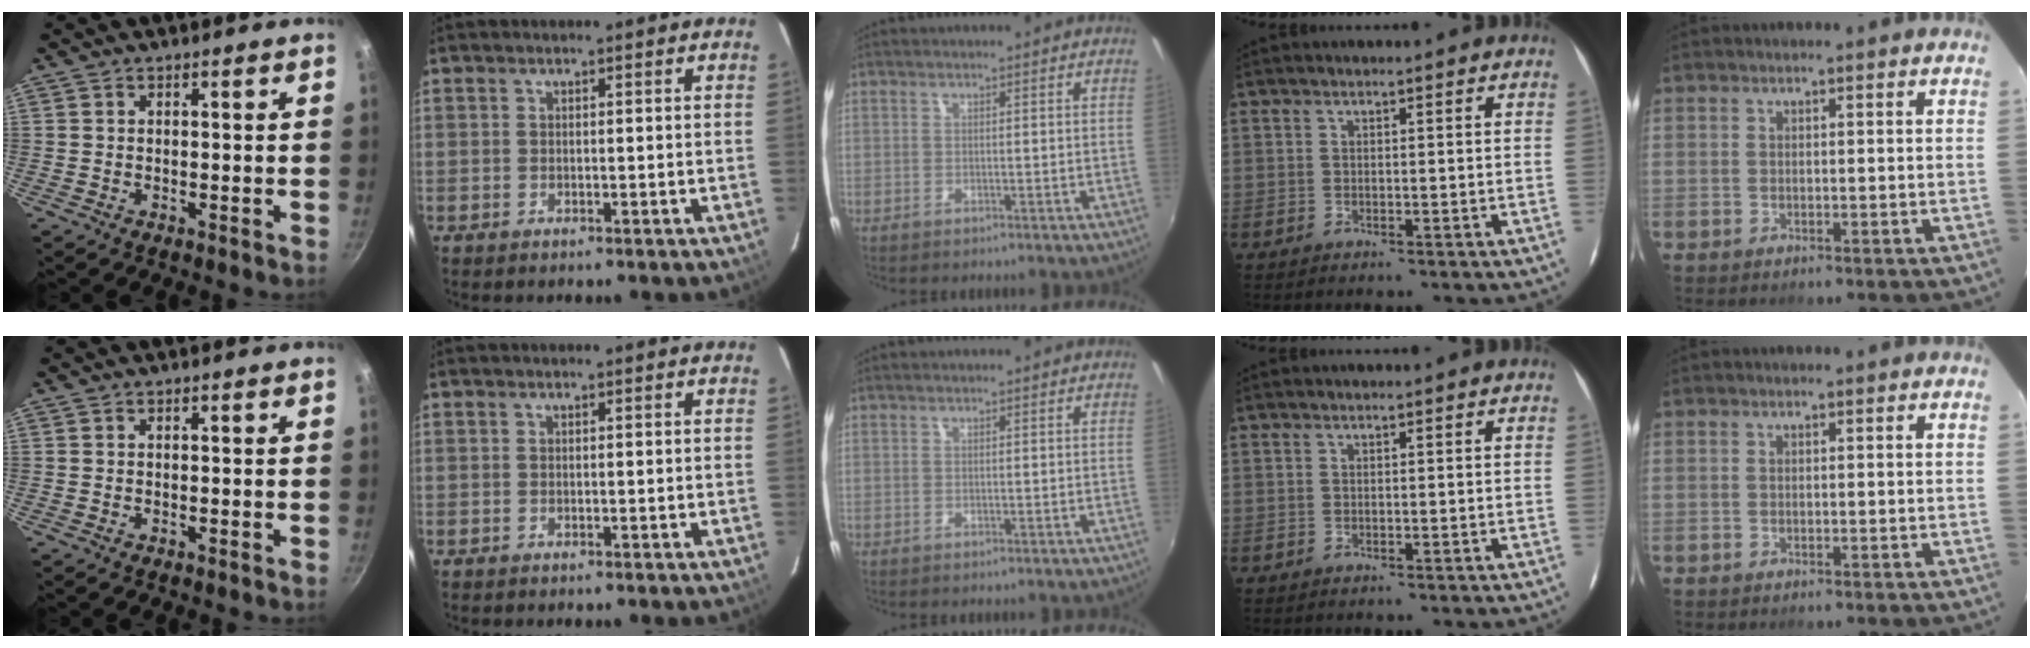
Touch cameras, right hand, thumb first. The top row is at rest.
{}